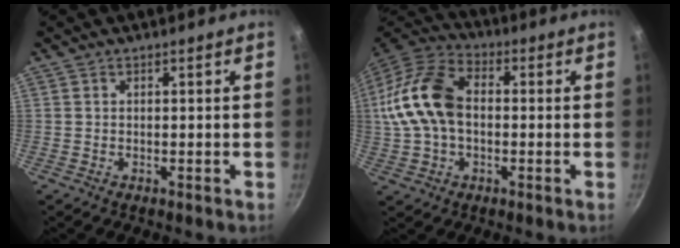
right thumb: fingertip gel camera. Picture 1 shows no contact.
{"total": 16.9, "force": [0.2, 11.3, 12.6], "torque": [-0.242, 0.040, -0.008]}